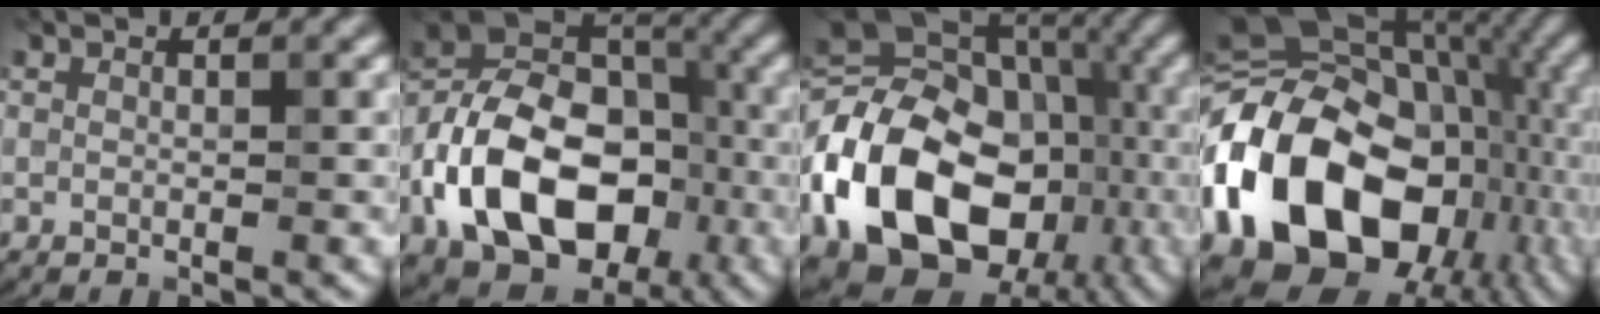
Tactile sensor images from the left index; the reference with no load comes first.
{"total": 14.1, "force": [-4.8, 9.4, 9.2], "torque": [-0.165, 0.004, -0.105]}
{"total": 19.3, "force": [-5.7, 14.2, 11.6], "torque": [-0.233, -0.005, -0.104]}
{"total": 19.7, "force": [-3.8, 14.6, 12.6], "torque": [-0.256, -0.008, -0.058]}